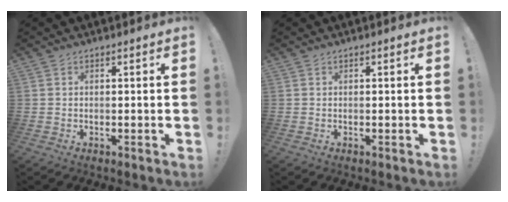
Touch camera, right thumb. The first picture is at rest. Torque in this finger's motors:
{"motor_torque": [-0.09, 0.10, 0.06, -0.06, 0.02]}